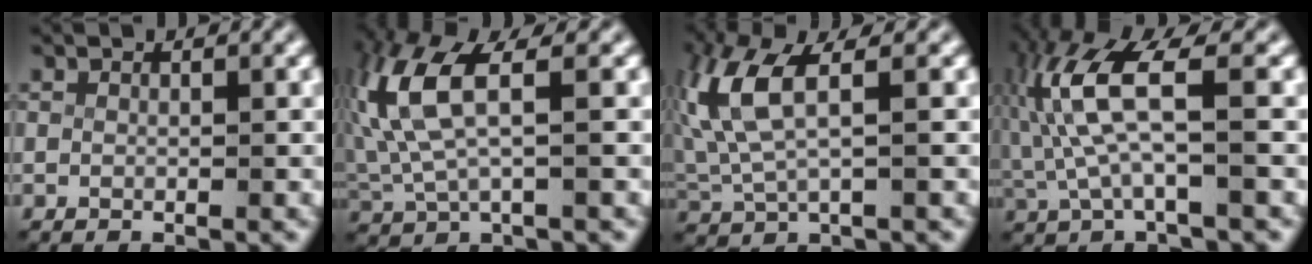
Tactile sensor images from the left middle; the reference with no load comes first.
{"total": 6.8, "force": [1.4, 3.6, 5.6], "torque": [-0.150, -0.001, 0.033]}
{"total": 5.8, "force": [1.4, 2.9, 4.8], "torque": [-0.128, -0.002, 0.034]}
{"total": 6.7, "force": [0.5, 3.0, 6.0], "torque": [-0.136, -0.005, 0.016]}